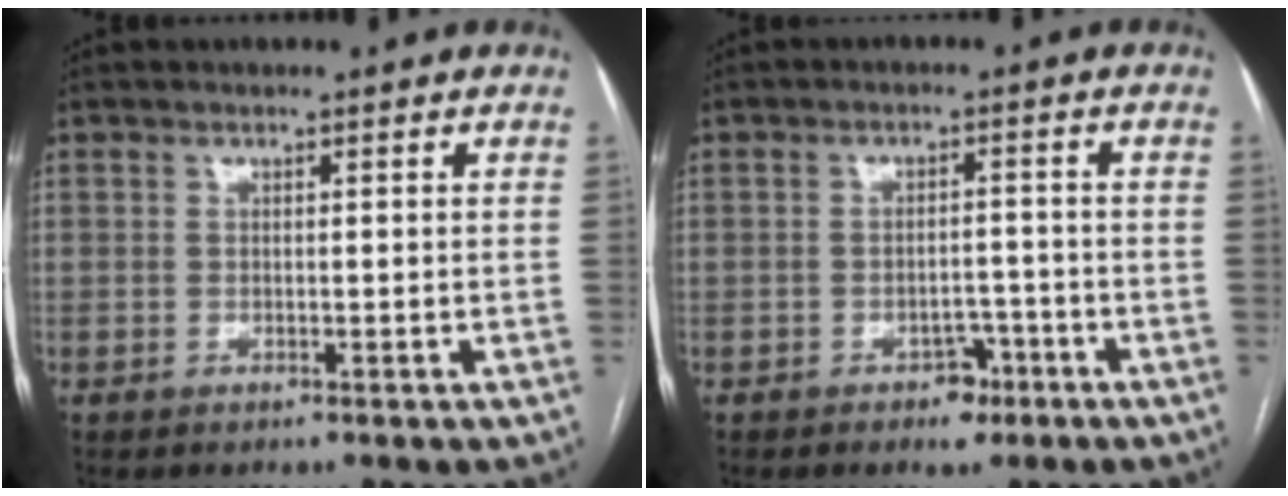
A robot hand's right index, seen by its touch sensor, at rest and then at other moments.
{"total": 3.7, "force": [-2.3, 2.1, 2.0], "torque": [-0.022, 0.006, -0.028]}